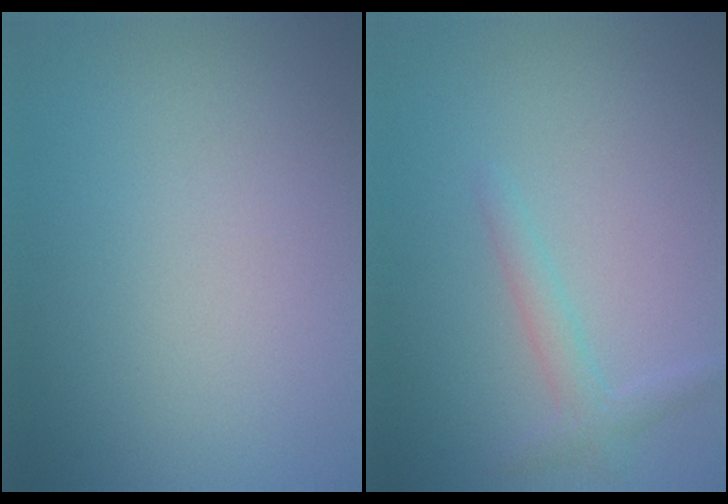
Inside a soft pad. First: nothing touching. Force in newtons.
{"total": 1.8, "press": 1.8, "slide": 0.1}